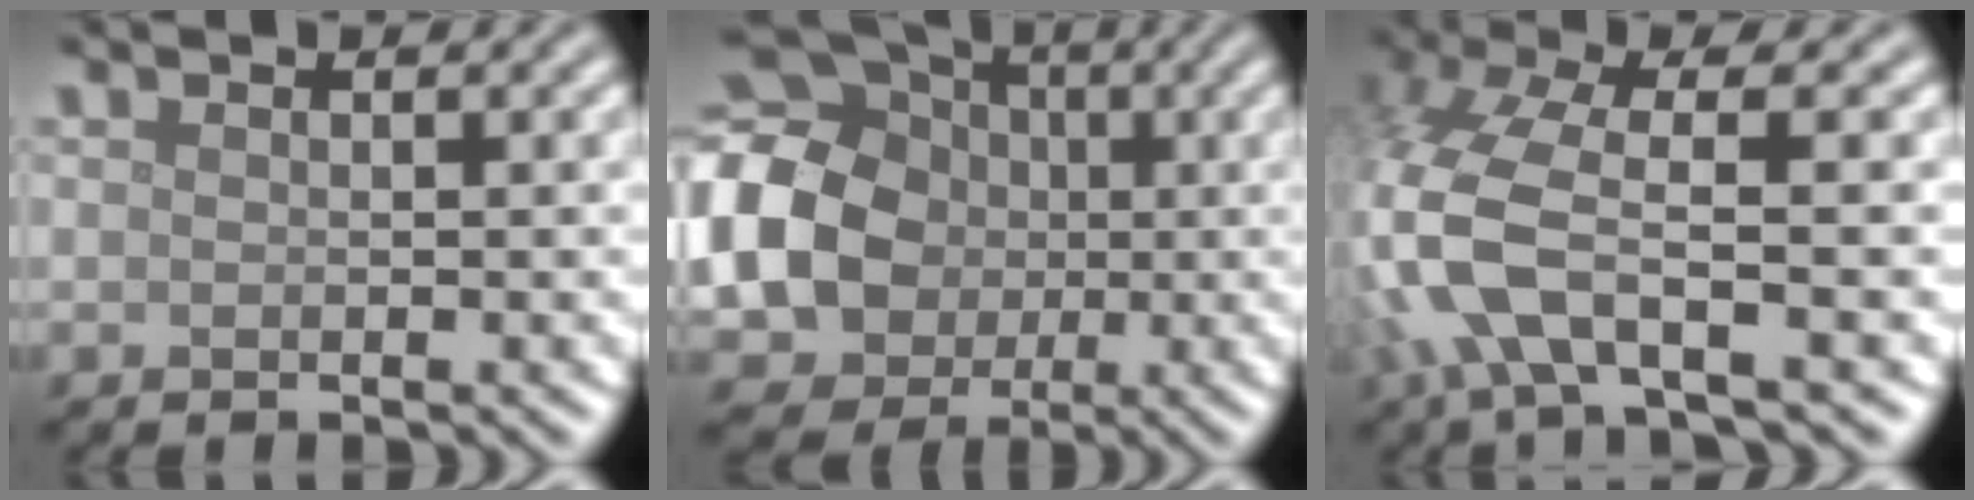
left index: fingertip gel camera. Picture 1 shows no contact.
{"total": 20.1, "force": [0.2, 18.3, 8.5], "torque": [-0.222, 0.011, -0.050]}
{"total": 7.0, "force": [-1.3, 2.5, 6.4], "torque": [-0.156, 0.002, -0.039]}